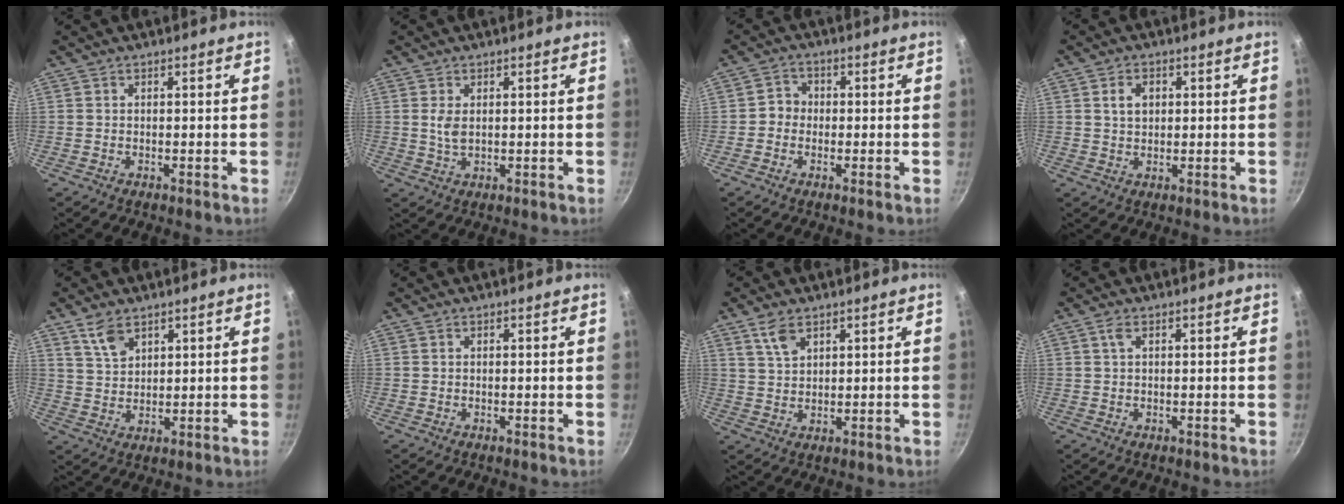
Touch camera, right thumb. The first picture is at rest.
{"total": 2.8, "force": [0.6, 1.5, 2.3], "torque": [-0.043, -0.007, 0.014]}
{"total": 3.2, "force": [-0.6, 2.9, 1.1], "torque": [0.003, 0.012, -0.020]}
{"total": 3.7, "force": [1.0, 2.7, 2.3], "torque": [-0.026, 0.003, 0.017]}
{"total": 5.4, "force": [3.5, 3.0, 2.9], "torque": [-0.042, -0.015, 0.074]}
{"total": 0.0}
{"total": 4.7, "force": [2.8, 2.5, 2.8], "torque": [-0.044, -0.010, 0.060]}
{"total": 1.4, "force": [0.5, 0.6, 1.2], "torque": [-0.024, 0.003, 0.010]}